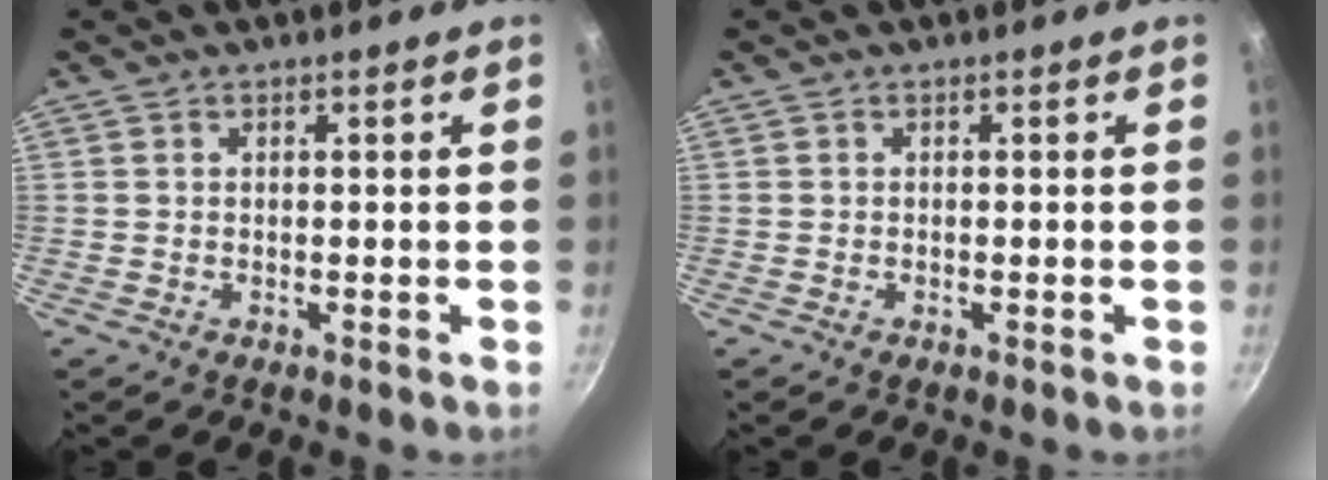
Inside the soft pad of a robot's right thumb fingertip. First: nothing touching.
{"total": 0.0}